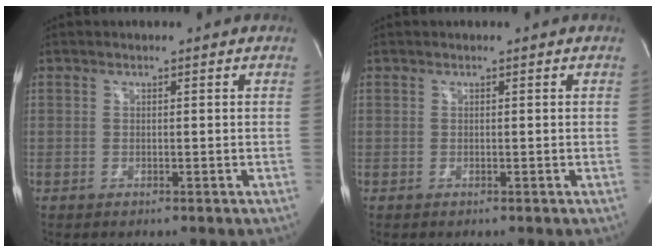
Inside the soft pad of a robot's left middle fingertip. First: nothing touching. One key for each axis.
{"total": 0.0}